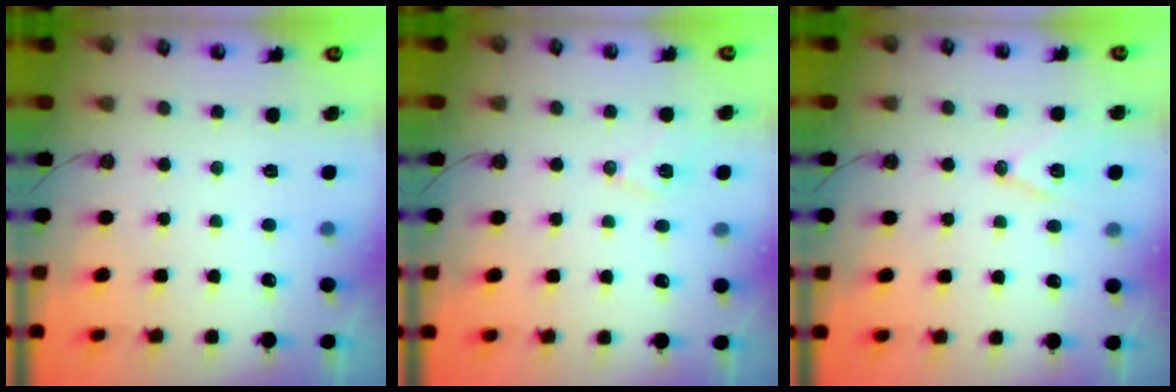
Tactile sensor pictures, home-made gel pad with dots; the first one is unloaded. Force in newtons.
{"total": 7.1, "press": 6.3, "slide": 3.2}
{"total": 11.5, "press": 11.0, "slide": 3.2}